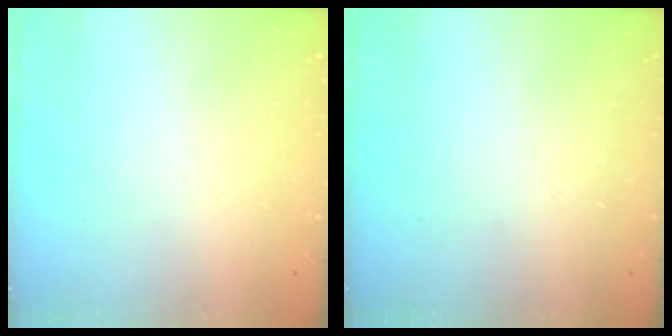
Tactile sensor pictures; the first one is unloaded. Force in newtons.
{"total": 0.0}